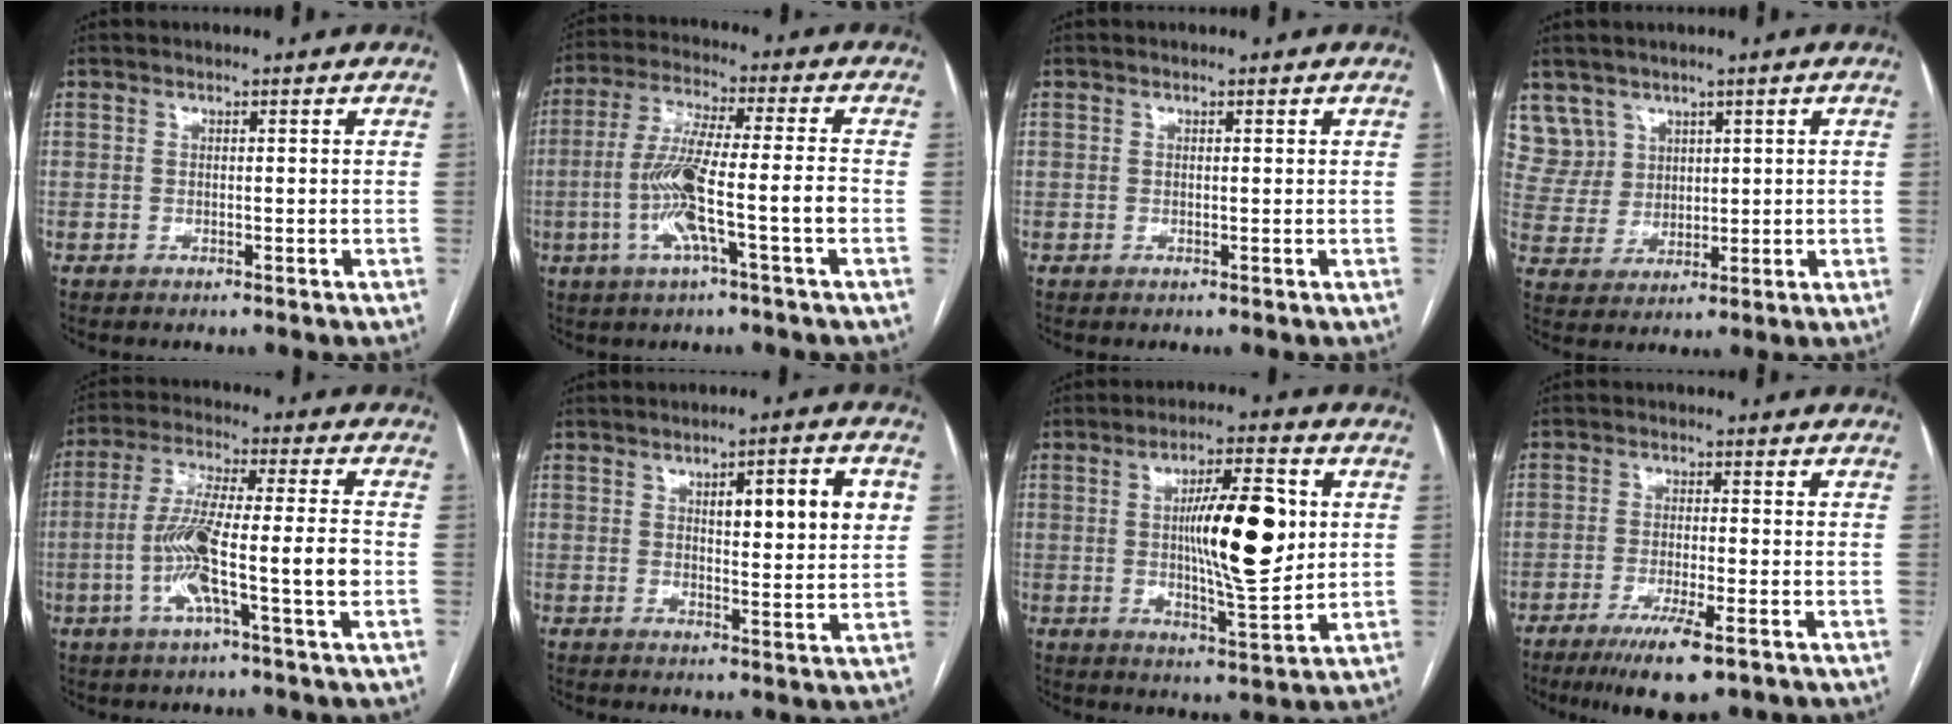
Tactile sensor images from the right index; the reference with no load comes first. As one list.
[{"total": 11.0, "force": [-3.2, 0.0, 10.5], "torque": [-0.207, 0.004, -0.063]}, {"total": 0.0}, {"total": 6.8, "force": [4.2, 5.3, -0.3], "torque": [0.006, 0.015, 0.099]}, {"total": 12.1, "force": [-3.1, 0.2, 11.7], "torque": [-0.223, 0.005, -0.061]}, {"total": 9.5, "force": [3.0, 1.5, 8.9], "torque": [-0.124, 0.008, 0.040]}, {"total": 13.6, "force": [1.8, 2.6, 13.2], "torque": [-0.215, 0.003, 0.028]}, {"total": 8.2, "force": [-5.0, 0.9, 6.4], "torque": [-0.111, -0.021, -0.079]}]